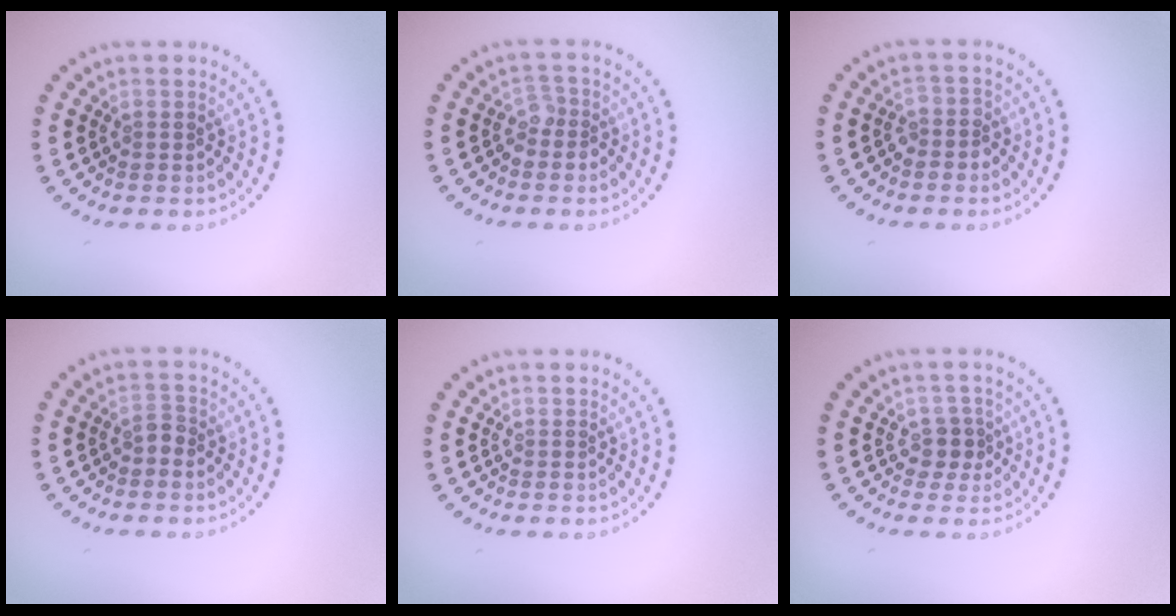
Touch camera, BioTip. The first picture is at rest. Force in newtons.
{"total": 1.7, "press": 1.4, "slide": 1.0}
{"total": 1.7, "press": 1.5, "slide": 0.9}
{"total": 1.0, "press": 0.8, "slide": 0.5}
{"total": 0.0}
{"total": 2.0, "press": 1.6, "slide": 1.1}